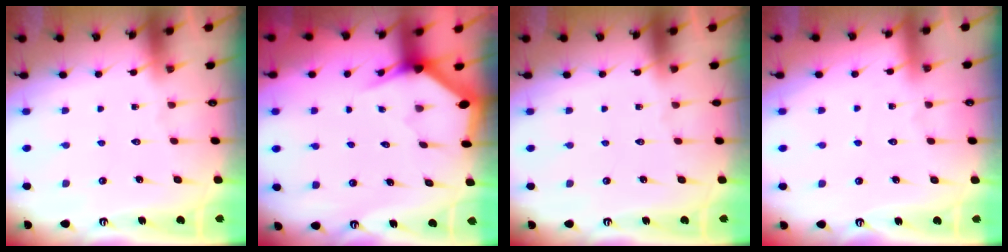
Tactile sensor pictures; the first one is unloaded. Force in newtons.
{"total": 3.1, "press": 3.1, "slide": 0.1}
{"total": 0.0}
{"total": 2.4, "press": 2.4, "slide": 0.3}